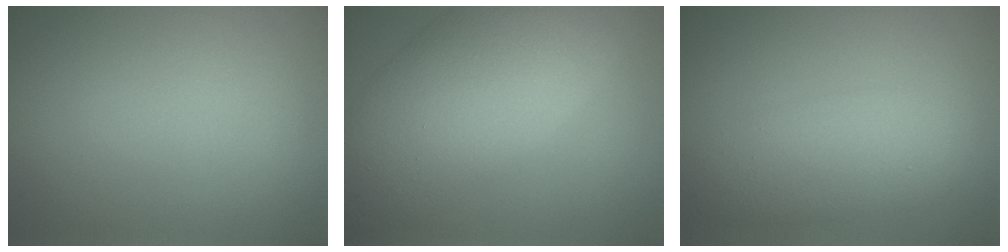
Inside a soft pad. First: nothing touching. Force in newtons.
{"total": 11.2, "press": 11.2, "slide": 0.3}
{"total": 4.7, "press": 4.7, "slide": 0.1}